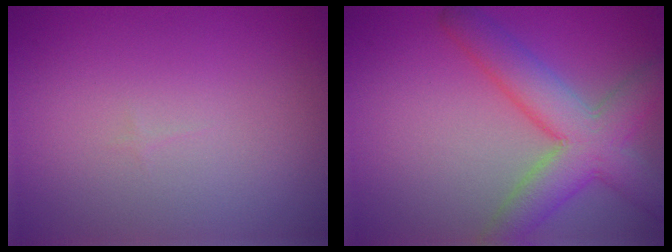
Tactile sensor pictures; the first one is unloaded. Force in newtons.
{"total": 6.8, "press": 6.8, "slide": 0.3}